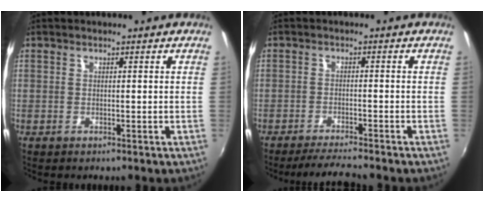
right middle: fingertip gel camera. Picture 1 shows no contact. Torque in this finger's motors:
{"motor_torque": [0.01, -0.01, 0.02, 0.02]}